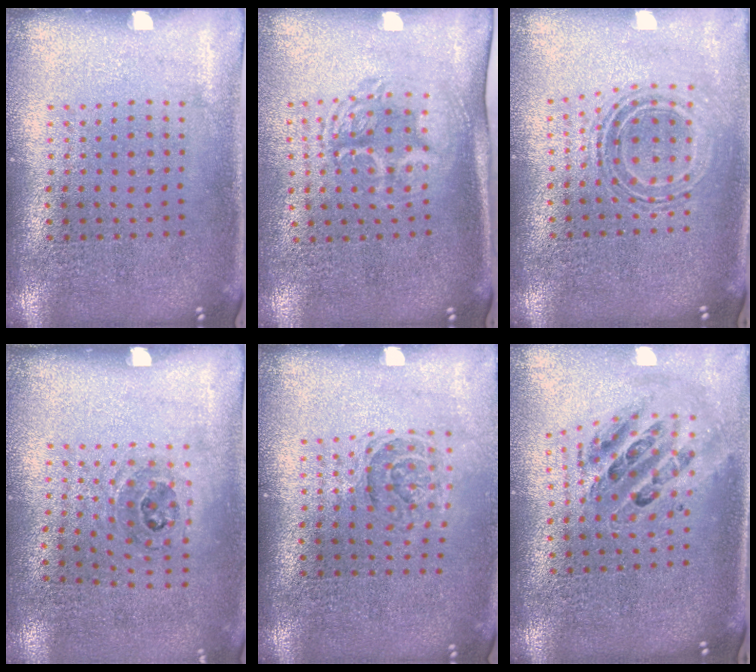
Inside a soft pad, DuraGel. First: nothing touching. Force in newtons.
{"total": 1.7, "press": 1.4, "slide": 1.1}
{"total": 0.8, "press": 0.8, "slide": 0.3}
{"total": 1.1, "press": 0.7, "slide": 0.9}
{"total": 1.4, "press": 1.1, "slide": 0.8}
{"total": 1.1, "press": 1.0, "slide": 0.4}